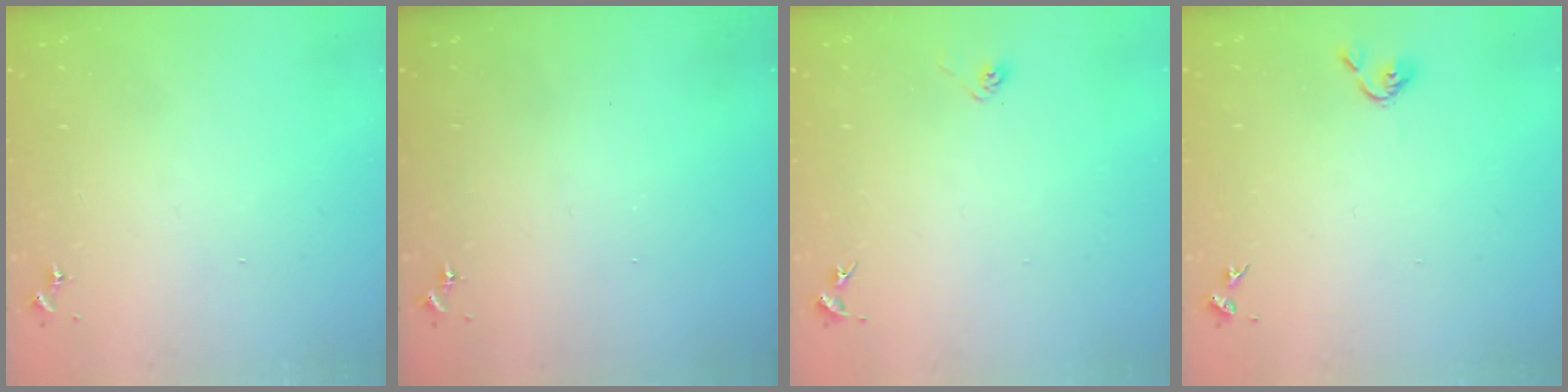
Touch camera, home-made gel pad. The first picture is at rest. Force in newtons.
{"total": 0.0}
{"total": 3.2, "press": 3.0, "slide": 1.3}
{"total": 5.1, "press": 5.1, "slide": 0.7}